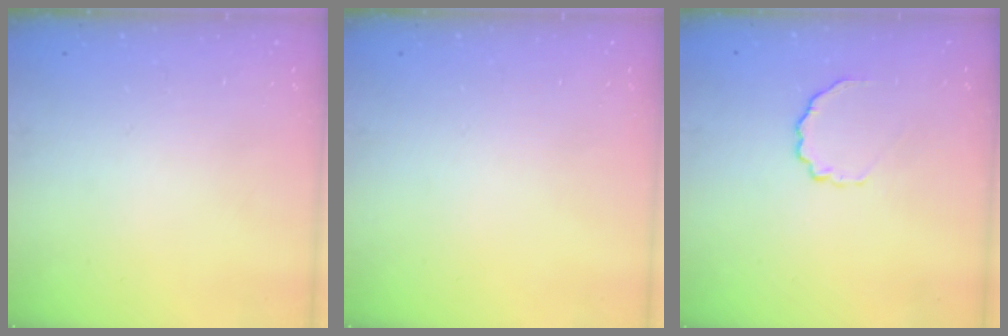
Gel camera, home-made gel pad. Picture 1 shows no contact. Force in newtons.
{"total": 0.0}
{"total": 5.6, "press": 5.5, "slide": 1.1}